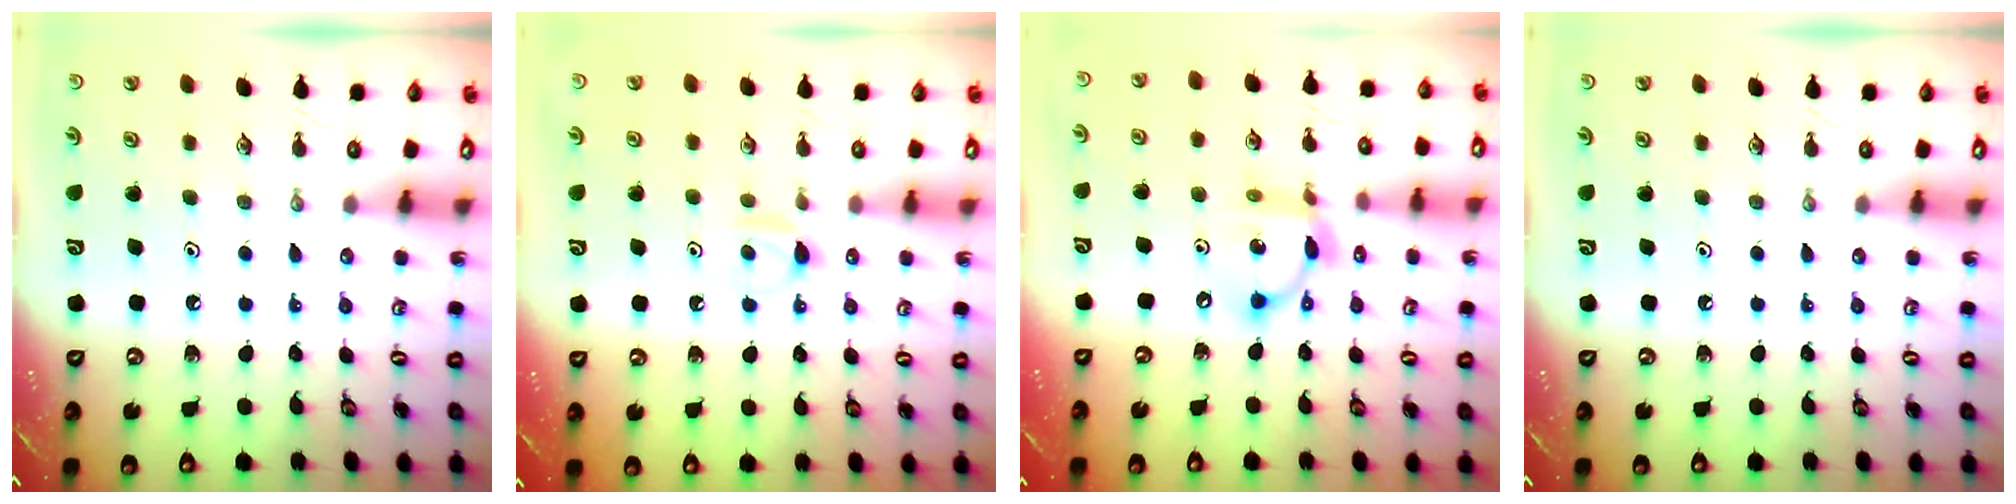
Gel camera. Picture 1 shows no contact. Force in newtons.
{"total": 6.0, "press": 6.0, "slide": 0.7}
{"total": 11.5, "press": 11.5, "slide": 0.6}
{"total": 0.0}